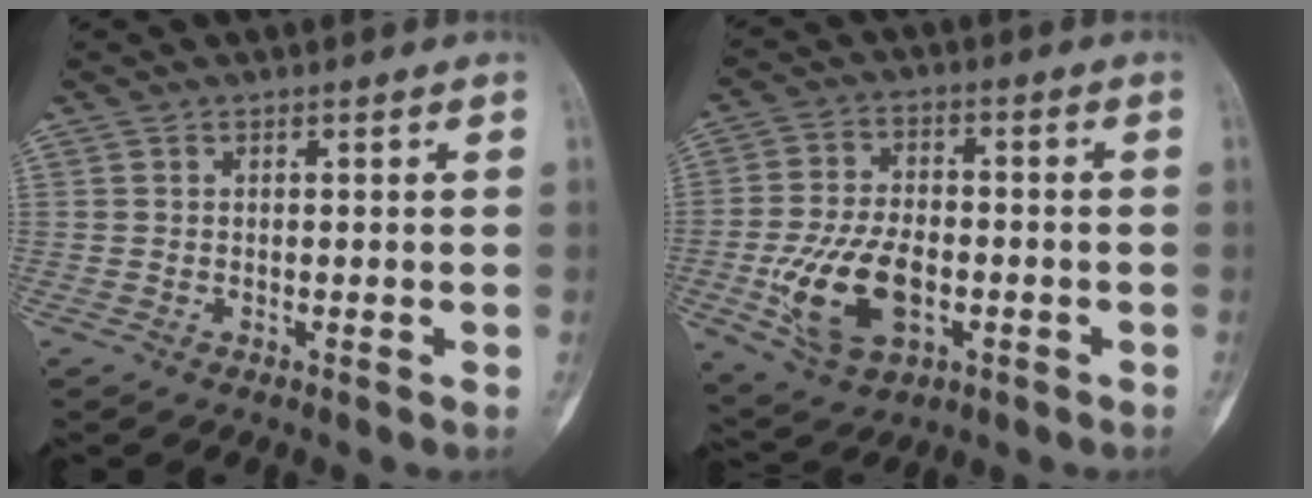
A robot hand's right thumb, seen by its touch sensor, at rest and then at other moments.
{"total": 14.2, "force": [-3.7, 8.5, 10.8], "torque": [-0.193, 0.010, -0.056]}